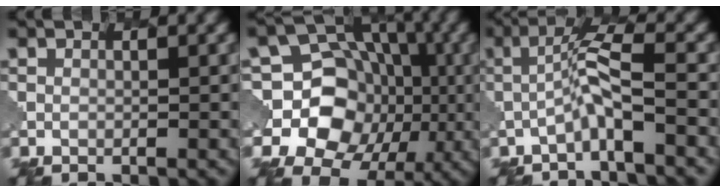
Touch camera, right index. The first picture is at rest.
{"total": 12.6, "force": [-1.2, 11.3, 5.4], "torque": [-0.089, 0.019, -0.046]}
{"total": 3.1, "force": [-1.4, 0.2, 2.8], "torque": [-0.056, 0.016, -0.035]}